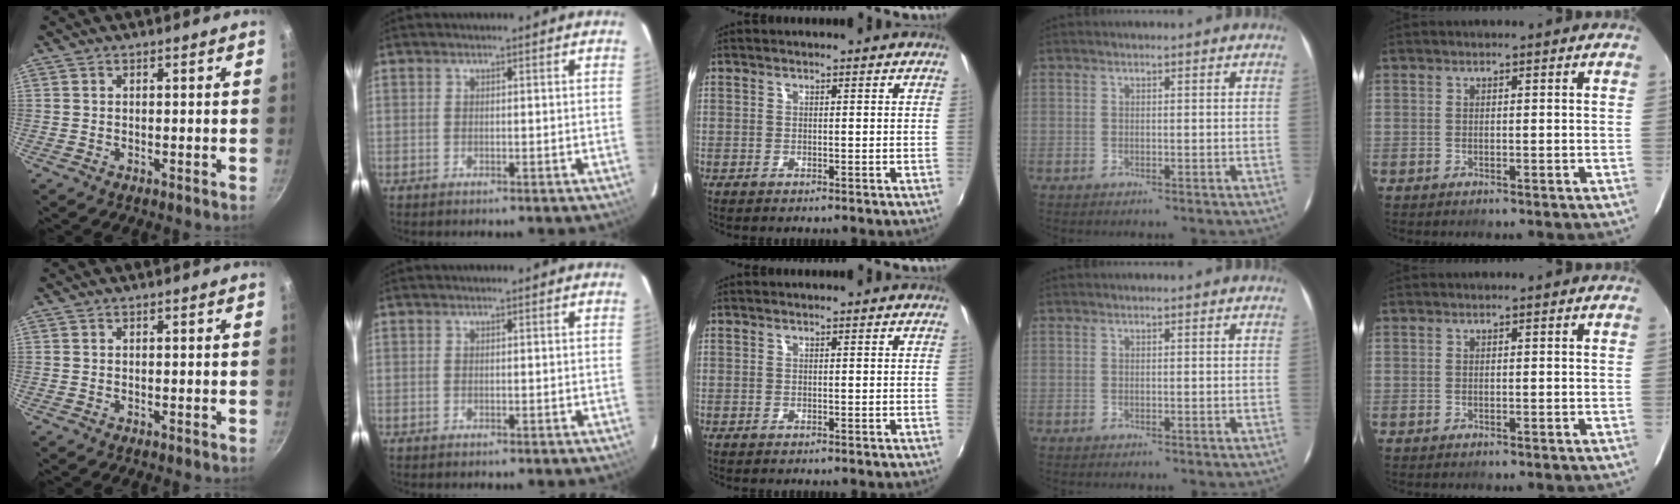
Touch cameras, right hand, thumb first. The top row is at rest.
{}